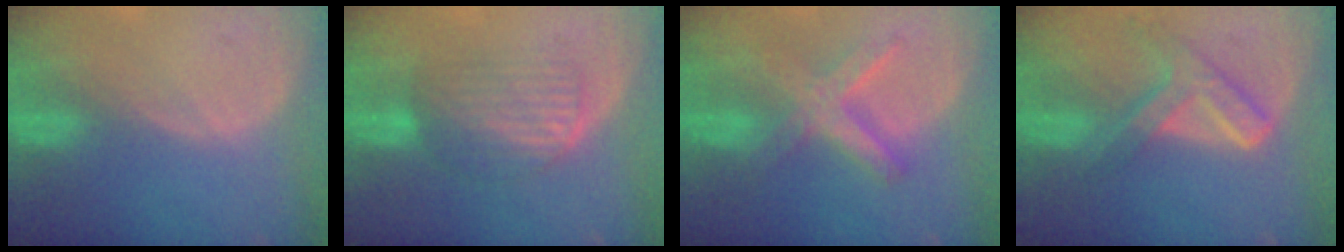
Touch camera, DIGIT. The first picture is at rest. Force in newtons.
{"total": 6.2, "press": 6.1, "slide": 1.4}
{"total": 6.6, "press": 6.6, "slide": 0.2}
{"total": 7.2, "press": 6.2, "slide": 3.8}